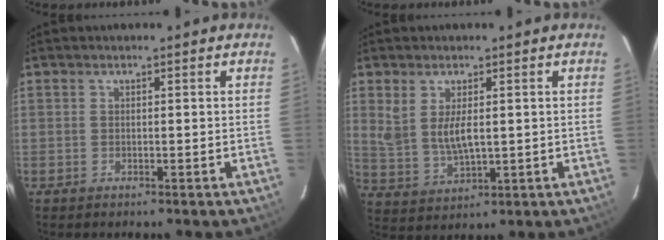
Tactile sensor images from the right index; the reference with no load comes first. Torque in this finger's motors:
{"motor_torque": [0.21, 0.25, 0.03, 0.08]}